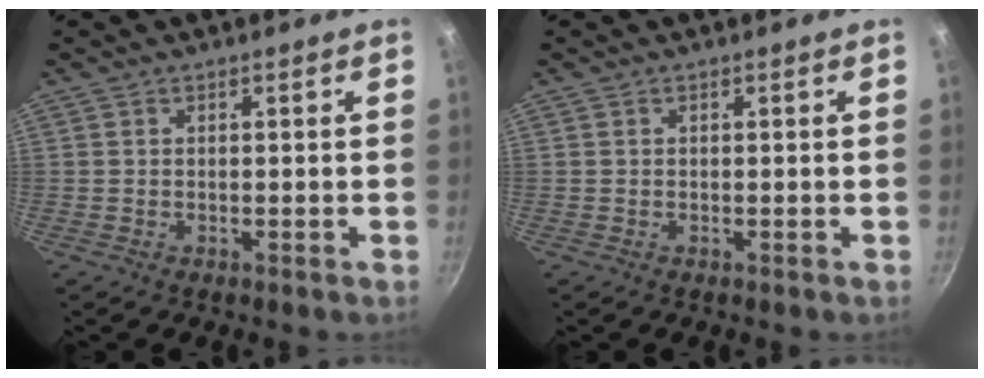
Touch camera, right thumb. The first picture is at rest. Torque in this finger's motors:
{"motor_torque": [0.00, 0.14, 0.21, 0.01, 0.03]}